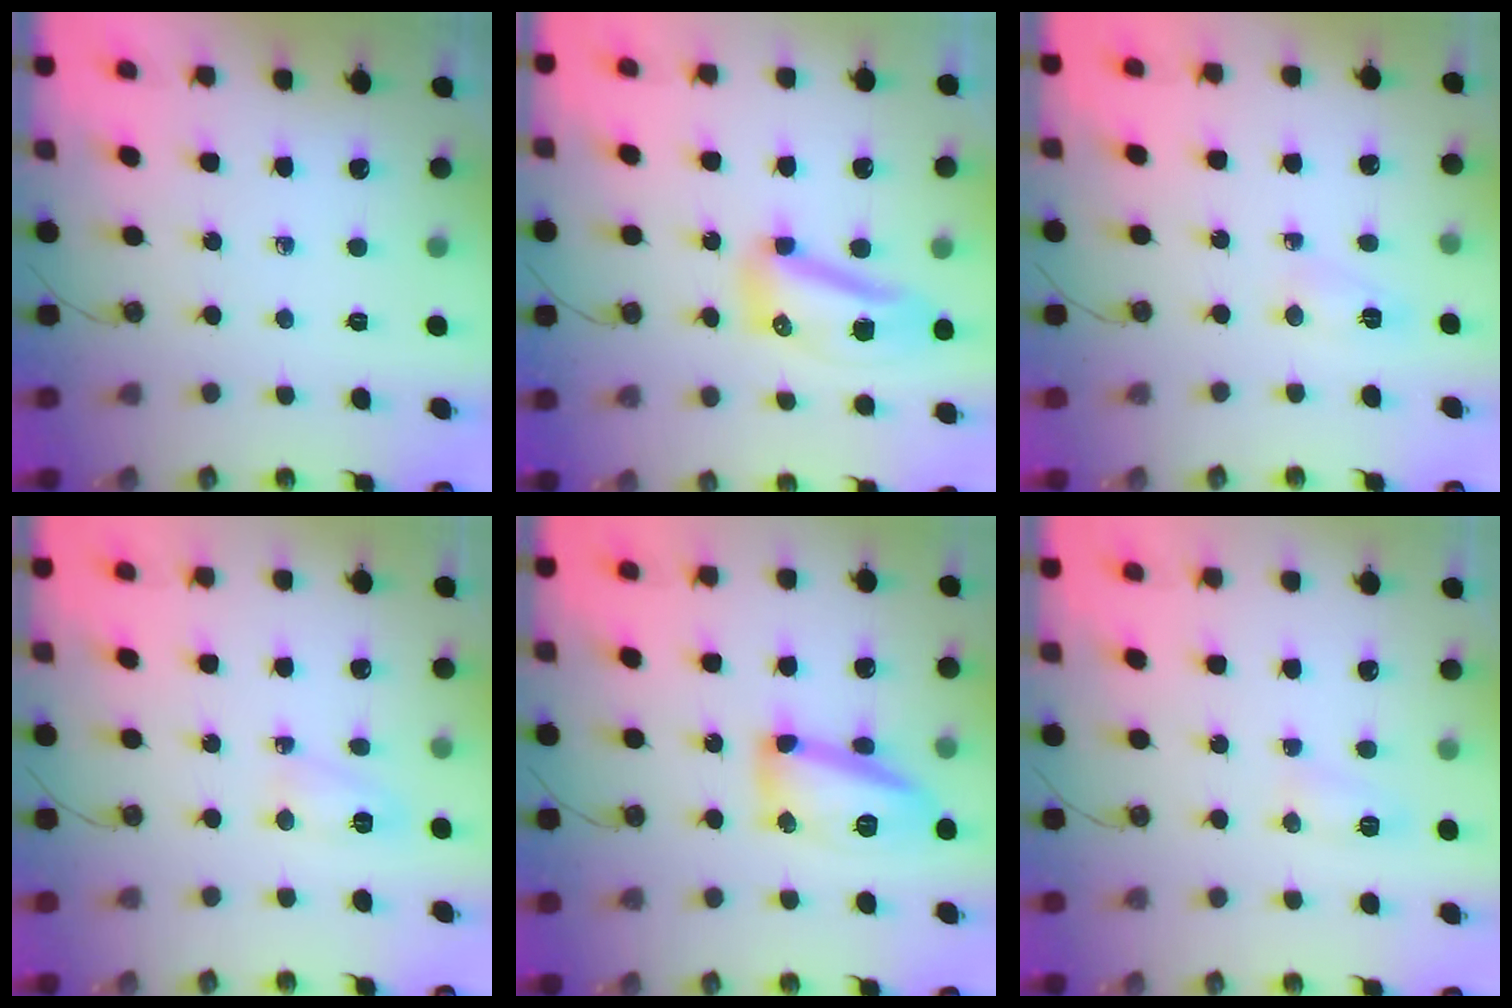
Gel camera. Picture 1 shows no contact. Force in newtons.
{"total": 15.8, "press": 12.7, "slide": 9.5}
{"total": 2.7, "press": 2.7, "slide": 0.4}
{"total": 3.9, "press": 3.8, "slide": 0.7}
{"total": 14.1, "press": 14.1, "slide": 1.1}
{"total": 6.5, "press": 6.5, "slide": 0.7}